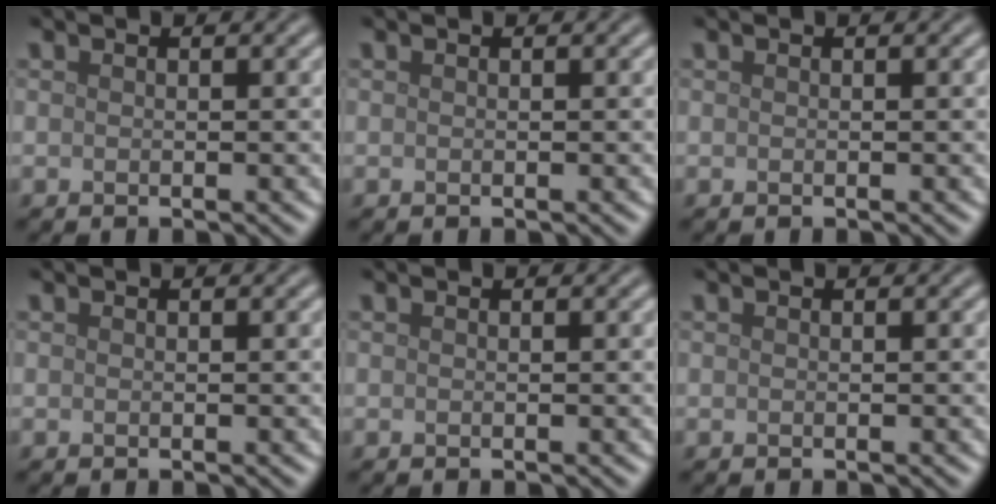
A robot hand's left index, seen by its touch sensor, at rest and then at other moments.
{"total": 0.0}
{"total": 0.0}
{"total": 0.0}
{"total": 0.0}
{"total": 0.0}